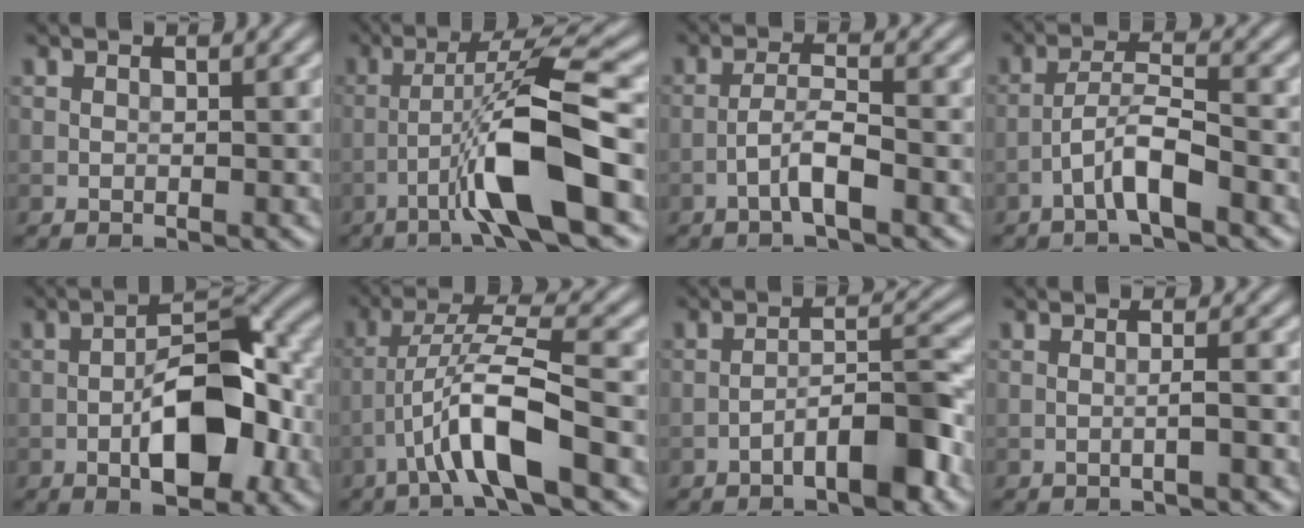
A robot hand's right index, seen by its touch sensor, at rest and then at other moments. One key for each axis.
{"total": 8.7, "fx": -3.2, "fy": 0.8, "fz": 8.0, "tx": -0.139, "ty": 0.017, "tz": -0.062}
{"total": 2.9, "fx": -1.5, "fy": 0.4, "fz": 2.4, "tx": -0.046, "ty": 0.011, "tz": -0.032}
{"total": 3.8, "fx": -2.2, "fy": 0.5, "fz": 3.1, "tx": -0.060, "ty": 0.015, "tz": -0.046}
{"total": 8.4, "fx": -2.4, "fy": 3.5, "fz": 7.2, "tx": -0.109, "ty": 0.016, "tz": -0.042}
{"total": 6.8, "fx": -3.1, "fy": 0.9, "fz": 6.0, "tx": -0.113, "ty": 0.015, "tz": -0.060}
{"total": 5.2, "fx": -3.1, "fy": 1.1, "fz": 4.0, "tx": -0.060, "ty": 0.018, "tz": -0.053}
{"total": 1.3, "fx": -0.4, "fy": 0.2, "fz": 1.2, "tx": -0.014, "ty": 0.005, "tz": -0.014}